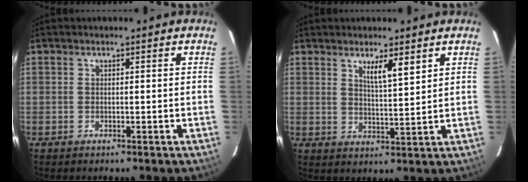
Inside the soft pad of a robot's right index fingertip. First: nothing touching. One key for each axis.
{"total": 4.3, "fx": 2.7, "fy": 0.3, "fz": 3.4, "tx": -0.059, "ty": -0.007, "tz": 0.049}